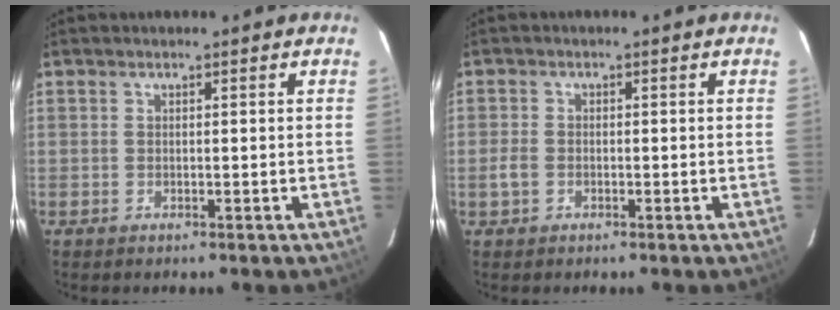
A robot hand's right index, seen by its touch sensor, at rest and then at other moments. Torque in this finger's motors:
{"motor_torque": [-0.22, 0.14, -0.33, -0.12]}